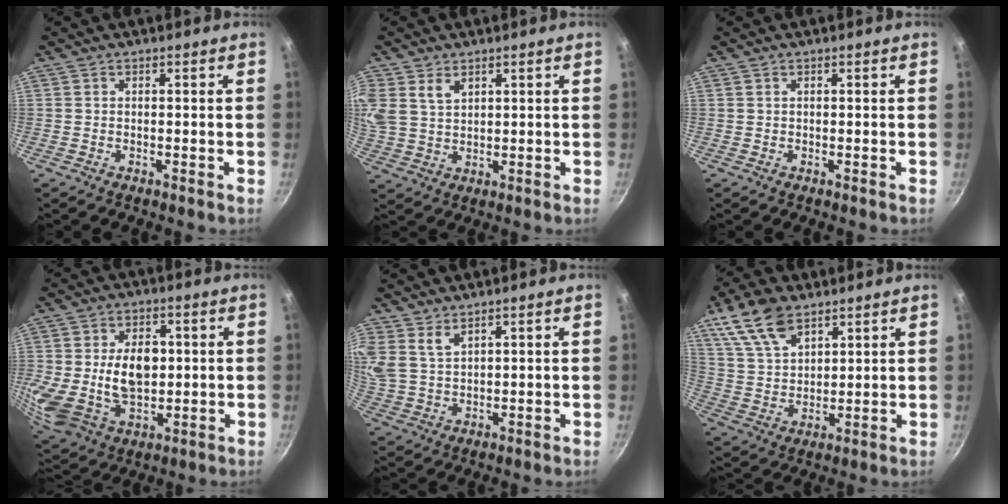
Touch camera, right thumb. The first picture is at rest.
{"total": 10.8, "force": [5.0, 7.5, 5.9], "torque": [-0.142, 0.014, 0.107]}
{"total": 0.0}
{"total": 17.9, "force": [1.3, 12.5, 12.8], "torque": [-0.242, -0.003, 0.033]}
{"total": 5.7, "force": [4.0, 2.7, 3.1], "torque": [-0.059, -0.018, 0.088]}
{"total": 12.0, "force": [7.5, 6.3, 6.9], "torque": [-0.122, -0.020, 0.153]}